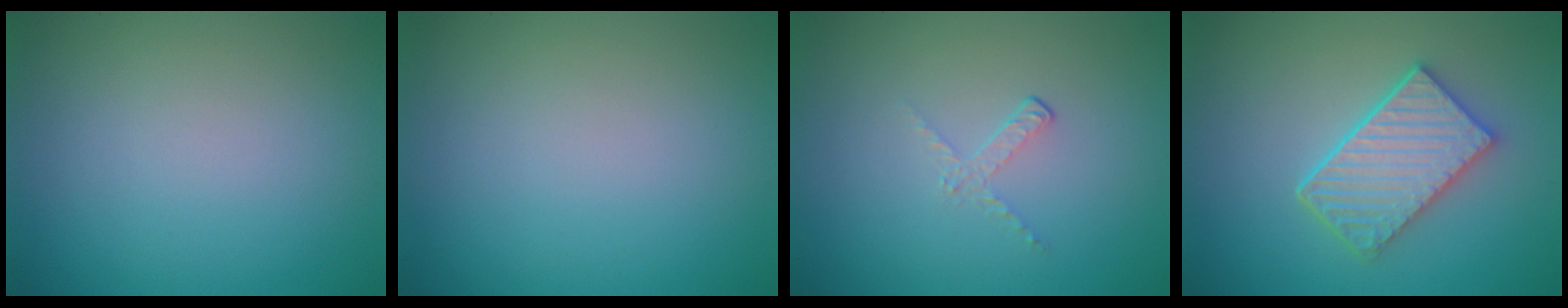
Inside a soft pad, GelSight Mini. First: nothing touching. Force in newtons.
{"total": 0.0}
{"total": 1.1, "press": 0.4, "slide": 1.1}
{"total": 4.8, "press": 4.2, "slide": 2.5}